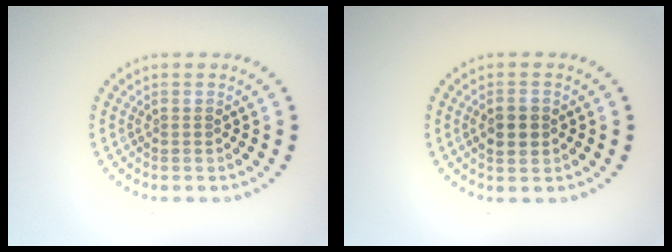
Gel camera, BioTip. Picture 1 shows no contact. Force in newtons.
{"total": 2.3, "press": 2.3, "slide": 0.1}